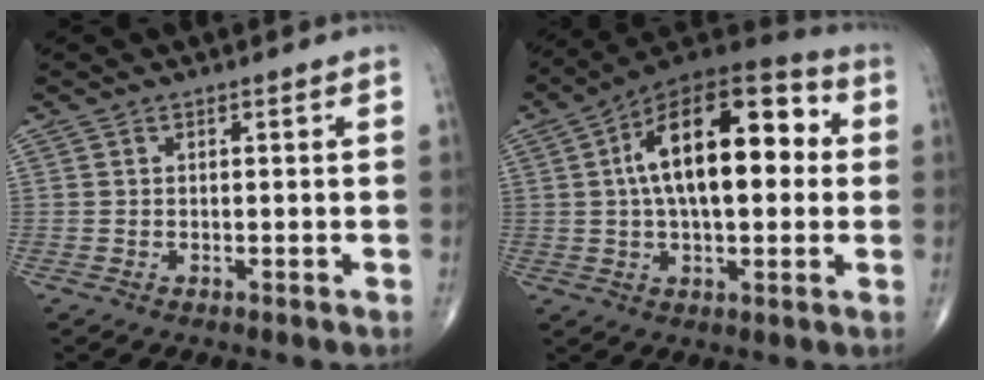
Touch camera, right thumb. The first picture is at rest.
{"total": 21.1, "force": [3.2, 10.2, 18.2], "torque": [-0.267, 0.028, 0.038]}